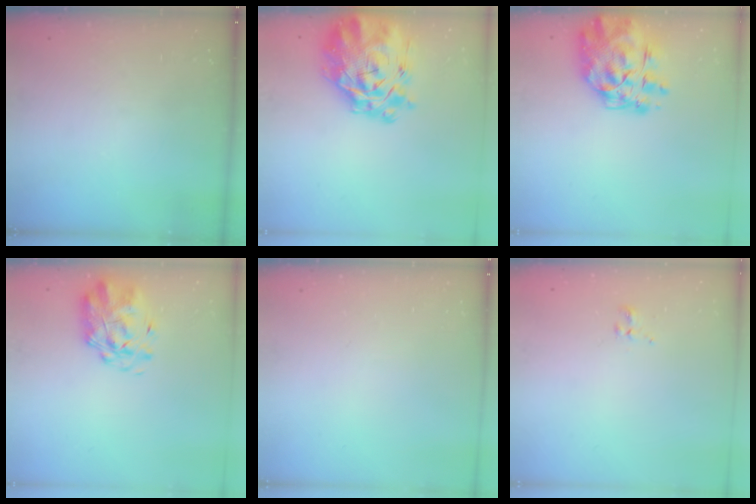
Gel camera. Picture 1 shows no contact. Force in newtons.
{"total": 12.3, "press": 11.5, "slide": 4.5}
{"total": 16.1, "press": 15.1, "slide": 5.6}
{"total": 2.0, "press": 1.8, "slide": 0.9}
{"total": 0.0}
{"total": 2.8, "press": 2.5, "slide": 1.3}